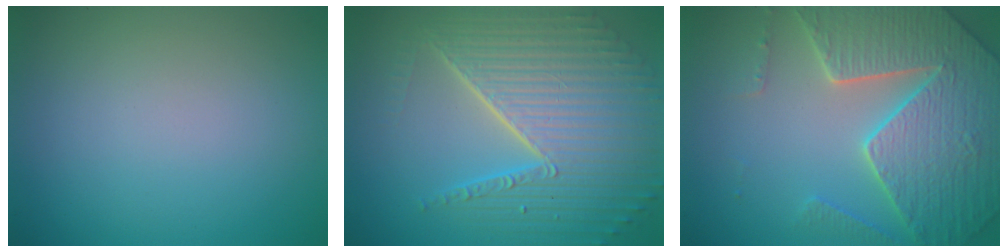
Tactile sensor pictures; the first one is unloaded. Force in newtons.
{"total": 9.7, "press": 6.2, "slide": 7.5}
{"total": 7.5, "press": 7.3, "slide": 2.0}